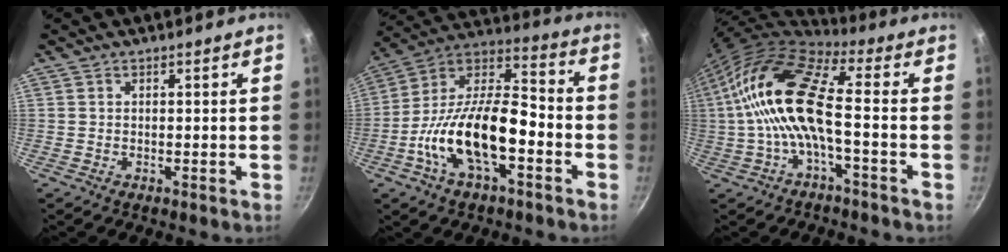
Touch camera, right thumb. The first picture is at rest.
{"total": 19.7, "force": [-6.2, 8.9, 16.4], "torque": [-0.281, 0.046, -0.128]}
{"total": 15.4, "force": [-0.9, 5.4, 14.4], "torque": [-0.290, 0.035, -0.033]}